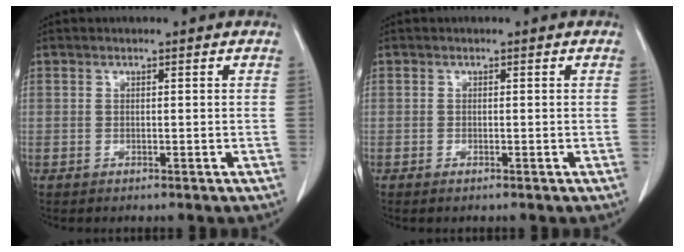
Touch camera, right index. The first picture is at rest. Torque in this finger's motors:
{"motor_torque": [0.07, -0.02, 0.03, 0.00]}